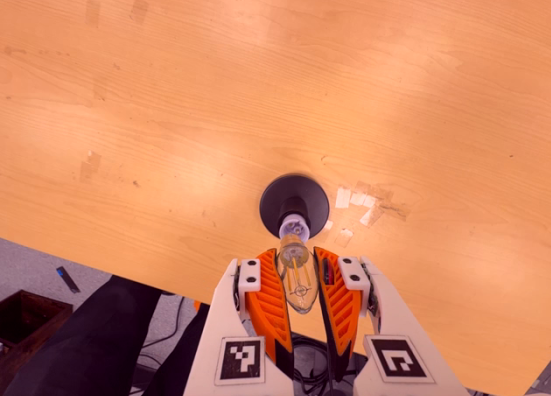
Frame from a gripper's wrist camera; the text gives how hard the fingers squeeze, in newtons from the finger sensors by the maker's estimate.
{"total": 22.9, "left": 26.9, "right": 18.9}